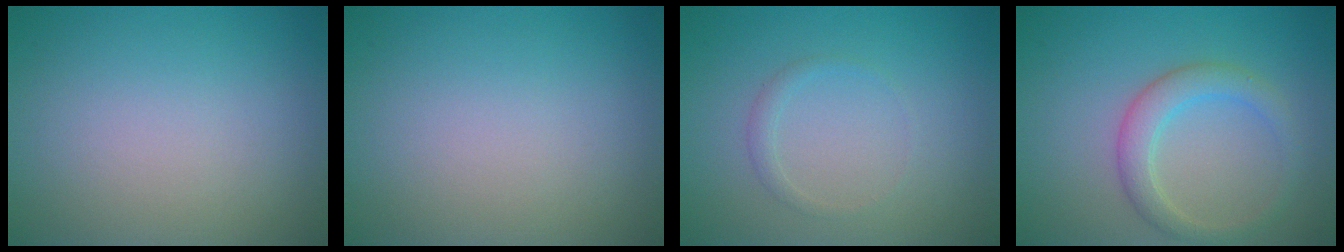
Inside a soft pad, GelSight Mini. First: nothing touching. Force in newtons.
{"total": 0.0}
{"total": 0.9, "press": 0.9, "slide": 0.2}
{"total": 3.0, "press": 3.0, "slide": 0.1}